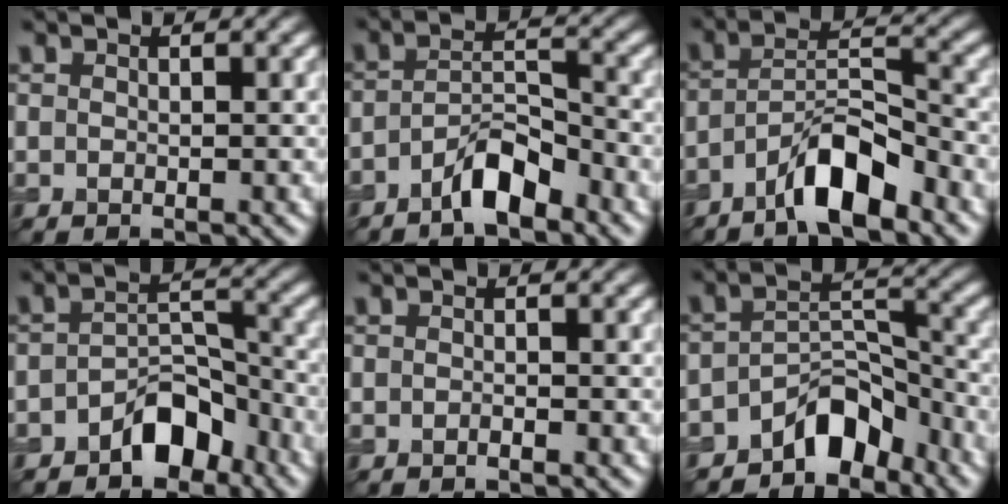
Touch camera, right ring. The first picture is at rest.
{"total": 4.1, "force": [-2.8, 1.3, 2.7], "torque": [-0.049, 0.011, -0.054]}
{"total": 5.9, "force": [-4.0, 1.5, 4.1], "torque": [-0.070, 0.008, -0.077]}
{"total": 4.5, "force": [-3.0, 2.4, 2.3], "torque": [-0.027, 0.012, -0.053]}
{"total": 0.6, "force": [-0.4, 0.1, 0.5], "torque": [-0.009, -0.001, -0.007]}
{"total": 5.9, "force": [-4.4, 2.9, 2.6], "torque": [-0.025, 0.003, -0.082]}